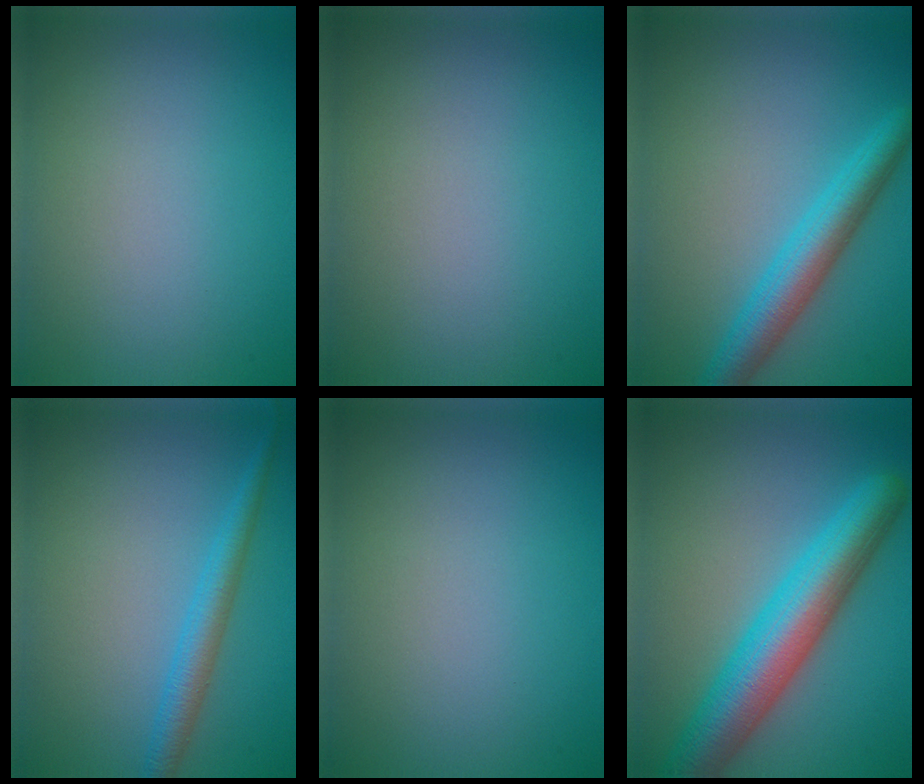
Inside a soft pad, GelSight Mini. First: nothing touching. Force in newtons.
{"total": 0.0}
{"total": 4.8, "press": 4.8, "slide": 0.1}
{"total": 2.8, "press": 2.8, "slide": 0.2}
{"total": 0.0}
{"total": 8.3, "press": 8.3, "slide": 0.2}